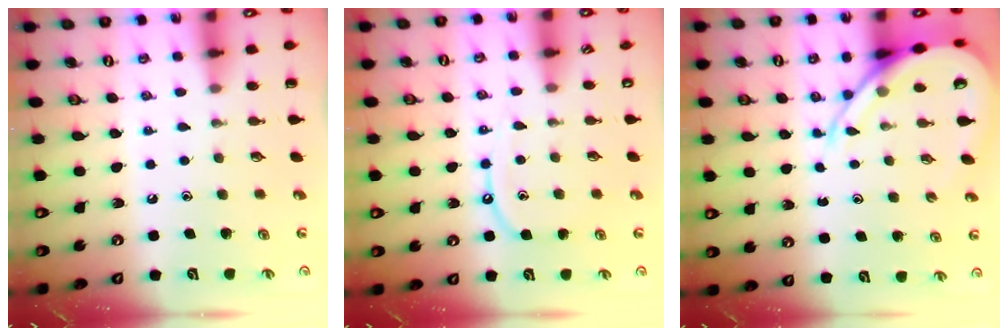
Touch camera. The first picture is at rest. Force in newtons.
{"total": 8.3, "press": 8.2, "slide": 1.0}
{"total": 10.7, "press": 10.7, "slide": 1.2}